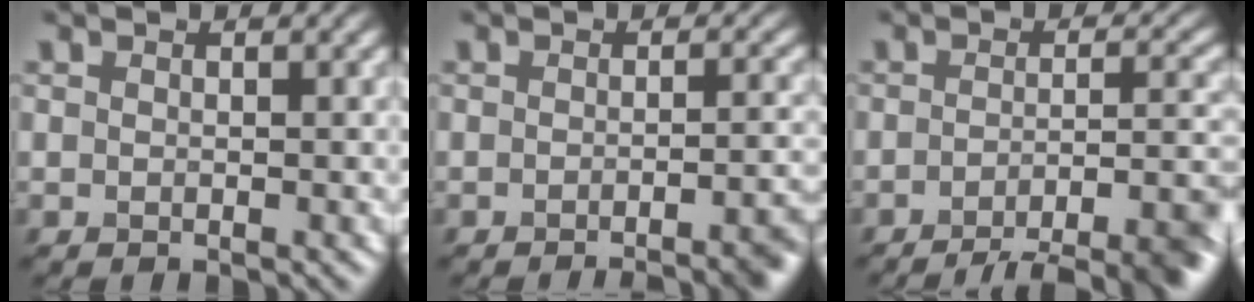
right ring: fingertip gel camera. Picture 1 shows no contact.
{"total": 4.2, "force": [-2.7, 1.0, 3.0], "torque": [-0.019, 0.006, -0.035]}
{"total": 8.6, "force": [-5.6, 2.3, 6.1], "torque": [-0.063, 0.001, -0.072]}